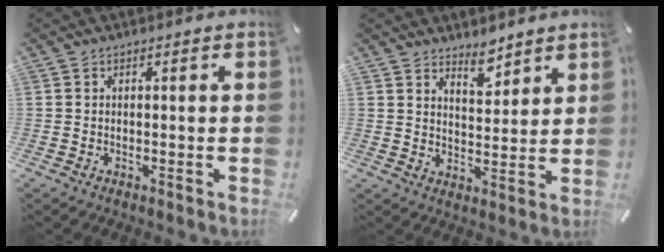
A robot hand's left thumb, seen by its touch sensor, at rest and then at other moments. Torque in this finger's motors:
{"motor_torque": [0.81, -0.18, 0.38, -0.41, 0.04]}